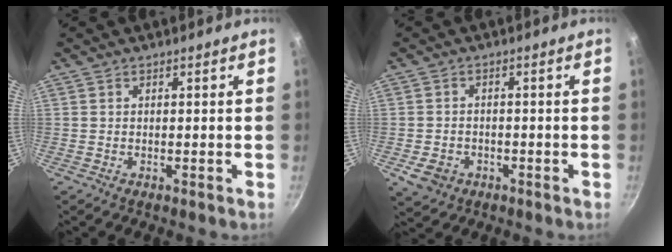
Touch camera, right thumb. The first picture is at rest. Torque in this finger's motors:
{"motor_torque": [0.12, 0.15, 0.10, -0.42, -0.01]}